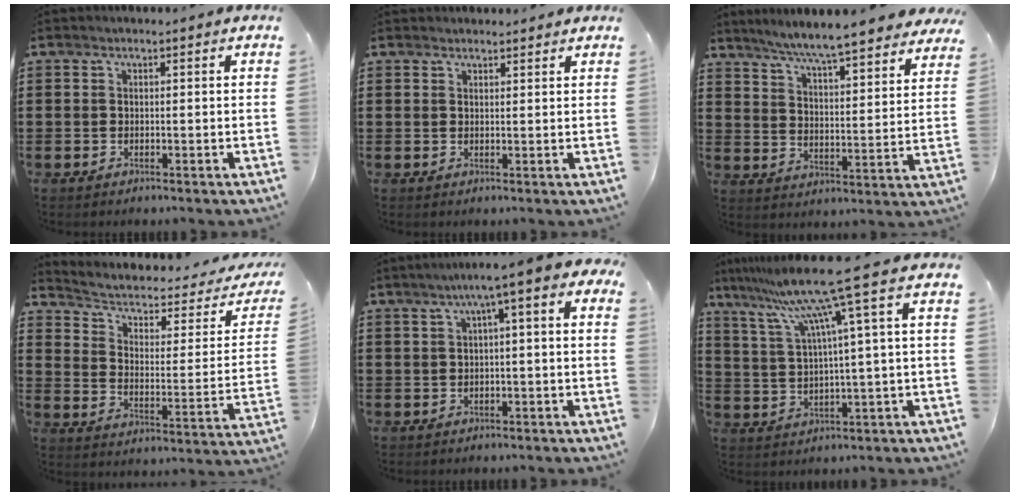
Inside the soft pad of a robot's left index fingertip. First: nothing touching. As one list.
[{"total": 1.4, "force": [1.4, 0.3, 0.1], "torque": [-0.004, 0.001, 0.027]}, {"total": 6.7, "force": [6.2, -0.5, 2.4], "torque": [-0.074, -0.045, 0.104]}, {"total": 3.6, "force": [2.0, 1.7, 2.5], "torque": [-0.063, -0.017, 0.025]}, {"total": 4.3, "force": [0.6, 0.2, 4.2], "torque": [-0.084, -0.003, 0.002]}, {"total": 11.7, "force": [6.1, -0.8, 9.9], "torque": [-0.223, -0.026, 0.087]}]